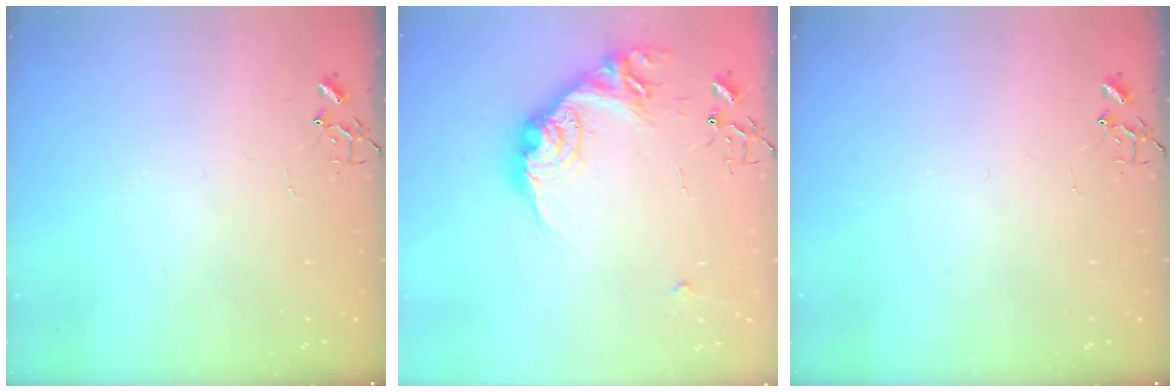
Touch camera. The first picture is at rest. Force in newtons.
{"total": 17.6, "press": 17.5, "slide": 0.9}
{"total": 0.0}